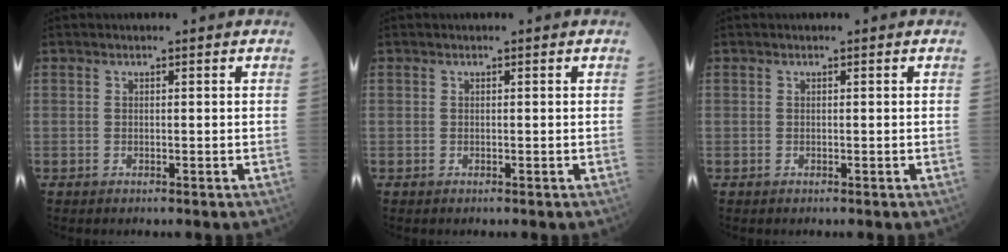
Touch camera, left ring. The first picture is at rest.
{"total": 0.0}
{"total": 0.0}